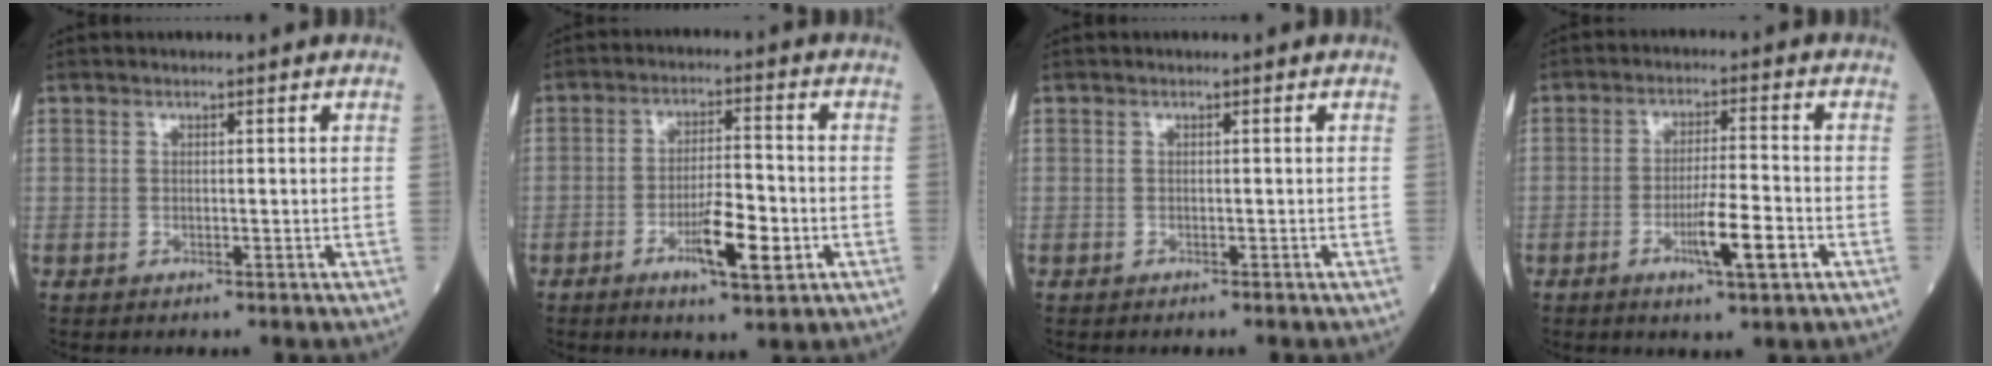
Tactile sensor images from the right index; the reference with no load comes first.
{"total": 7.7, "force": [-2.9, 1.3, 7.0], "torque": [-0.126, -0.004, -0.044]}
{"total": 1.0, "force": [-0.9, -0.1, 0.5], "torque": [-0.005, 0.002, -0.009]}
{"total": 6.9, "force": [-2.8, 0.3, 6.3], "torque": [-0.111, -0.008, -0.046]}